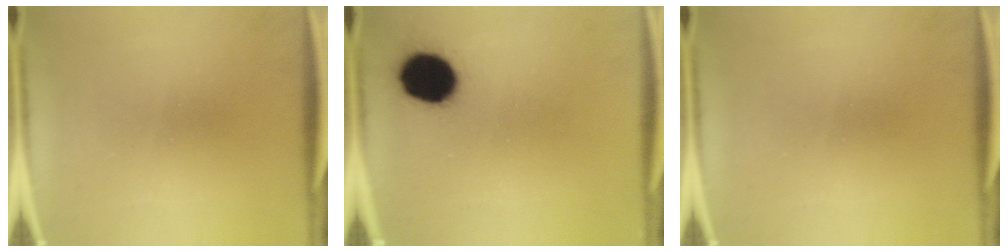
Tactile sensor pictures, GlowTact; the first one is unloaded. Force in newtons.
{"total": 13.6}
{"total": 0.0}